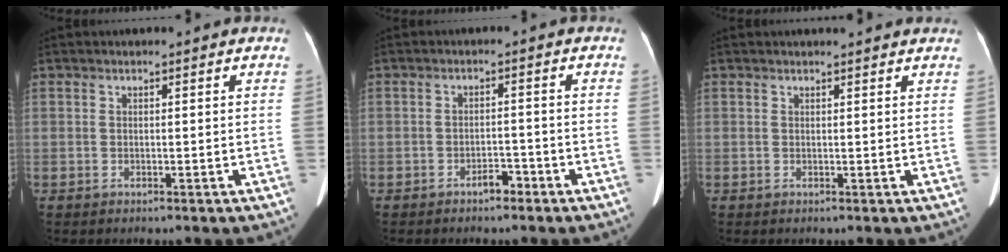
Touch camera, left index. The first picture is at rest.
{"total": 2.3, "force": [-1.8, 0.9, 1.1], "torque": [-0.017, -0.001, -0.029]}
{"total": 4.2, "force": [3.9, 0.3, 1.3], "torque": [-0.021, 0.011, 0.038]}